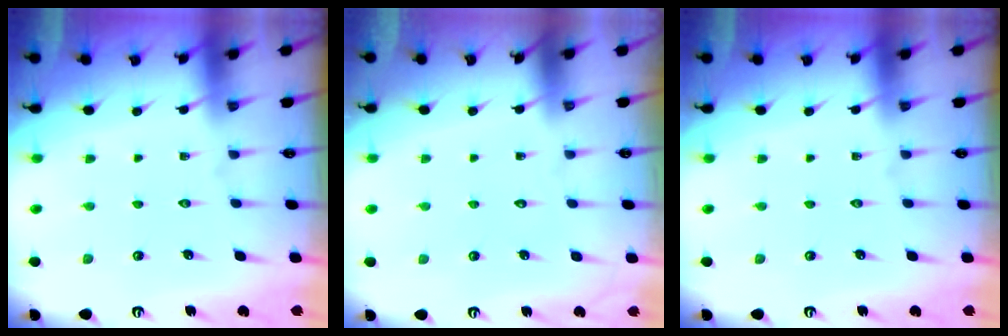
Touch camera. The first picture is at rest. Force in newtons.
{"total": 1.6, "press": 1.6, "slide": 0.1}
{"total": 0.0}